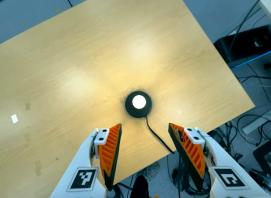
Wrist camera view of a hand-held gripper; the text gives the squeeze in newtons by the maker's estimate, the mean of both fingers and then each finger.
{"total": 0.0}